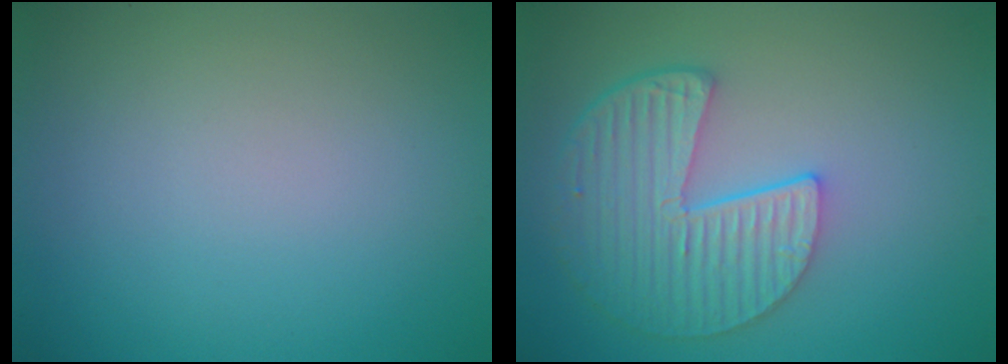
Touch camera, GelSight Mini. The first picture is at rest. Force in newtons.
{"total": 6.2, "press": 4.8, "slide": 4.0}